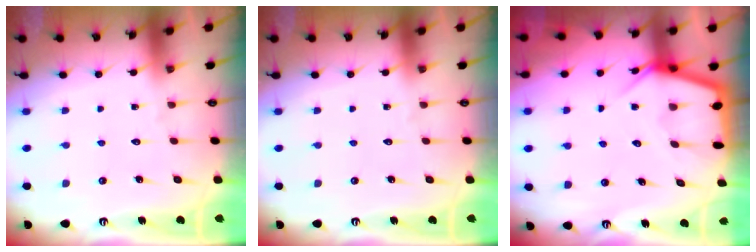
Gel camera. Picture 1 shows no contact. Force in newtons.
{"total": 0.0}
{"total": 4.5, "press": 4.5, "slide": 0.4}